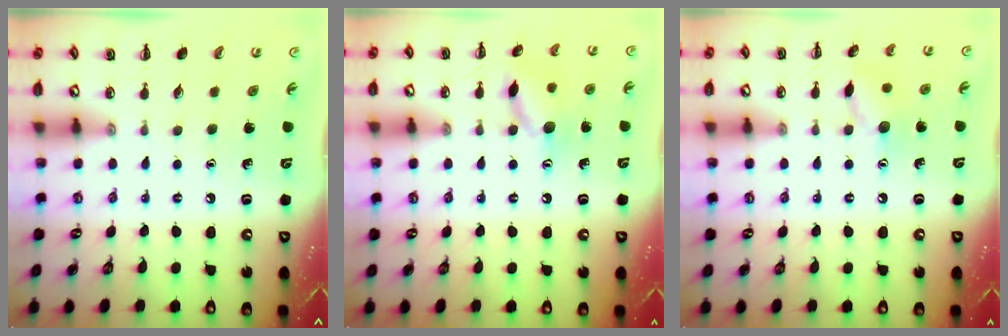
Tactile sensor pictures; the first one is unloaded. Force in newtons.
{"total": 10.9, "press": 10.8, "slide": 0.7}
{"total": 9.0, "press": 9.0, "slide": 0.9}